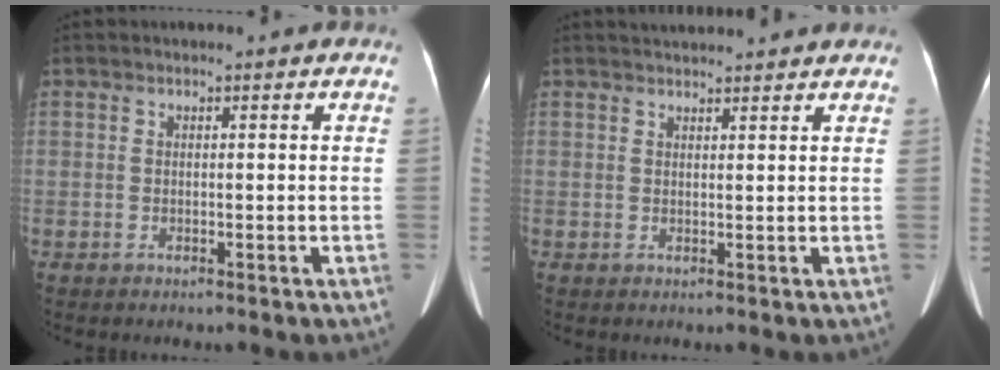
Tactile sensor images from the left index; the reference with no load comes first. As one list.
[{"total": 5.2, "force": [5.1, 0.2, 1.2], "torque": [-0.019, 0.032, 0.065]}]